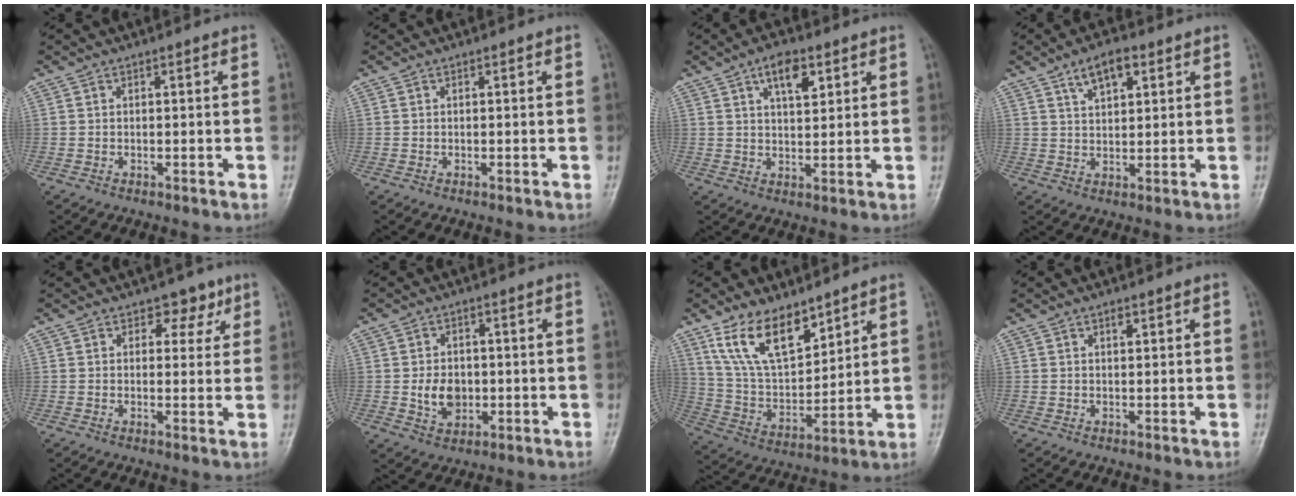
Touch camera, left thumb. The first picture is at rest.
{"total": 0.0}
{"total": 6.5, "force": [3.3, 3.0, 4.8], "torque": [-0.064, -0.012, 0.052]}
{"total": 6.2, "force": [3.4, 2.9, 4.3], "torque": [-0.060, -0.008, 0.058]}
{"total": 3.9, "force": [2.2, 2.8, 1.5], "torque": [0.009, -0.009, 0.026]}
{"total": 6.1, "force": [-0.6, 4.6, 3.9], "torque": [-0.044, 0.000, -0.006]}
{"total": 13.7, "force": [9.3, 6.4, 7.8], "torque": [-0.114, -0.051, 0.191]}
{"total": 0.9, "force": [0.6, 0.4, 0.6], "torque": [-0.008, -0.002, 0.008]}